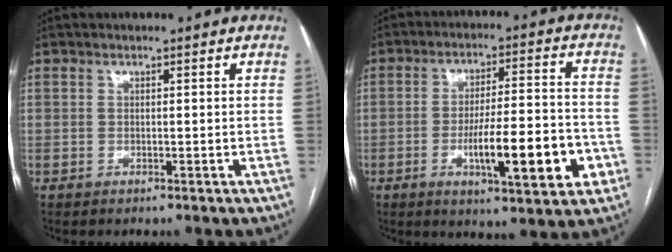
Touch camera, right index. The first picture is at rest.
{"total": 13.9, "force": [-4.3, 2.6, 12.9], "torque": [-0.199, 0.004, -0.062]}